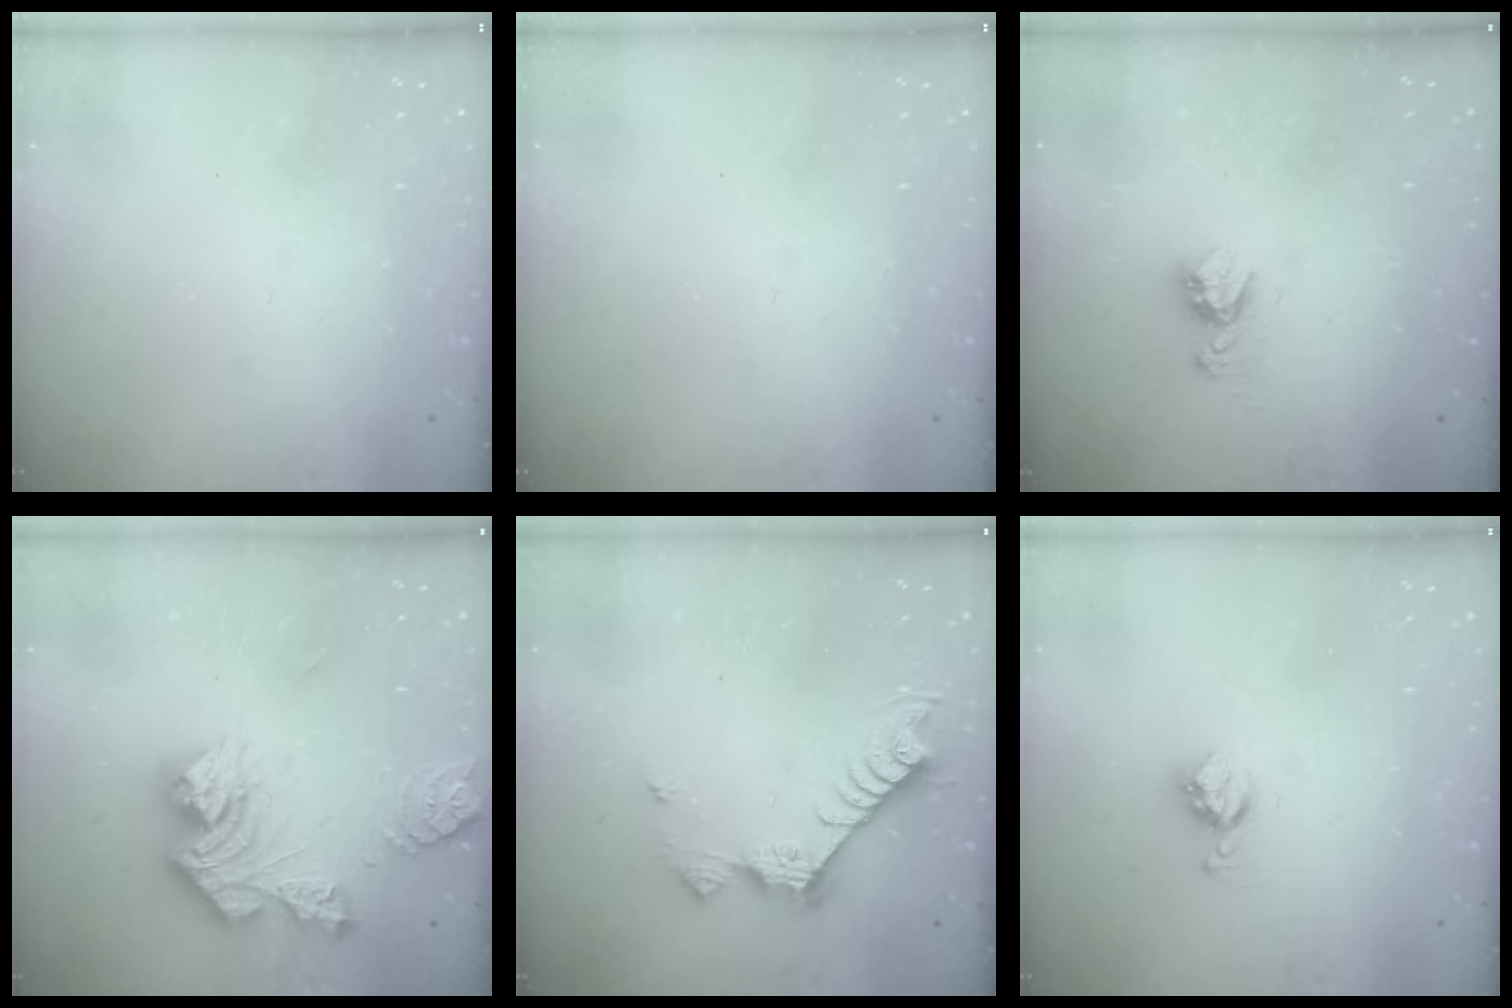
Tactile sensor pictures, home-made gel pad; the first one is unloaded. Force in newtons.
{"total": 0.0}
{"total": 5.0, "press": 4.9, "slide": 0.6}
{"total": 14.3, "press": 14.2, "slide": 1.5}
{"total": 9.3, "press": 9.3, "slide": 0.4}
{"total": 4.2, "press": 4.2, "slide": 0.5}